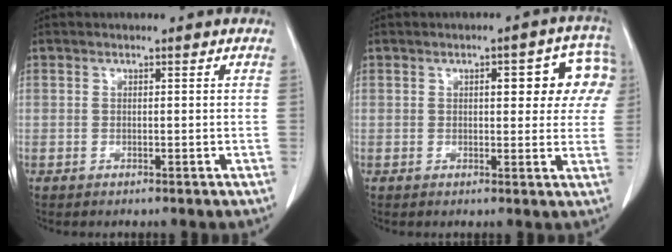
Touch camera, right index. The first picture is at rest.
{"total": 9.2, "force": [2.8, 3.7, 7.9], "torque": [-0.080, 0.025, 0.029]}